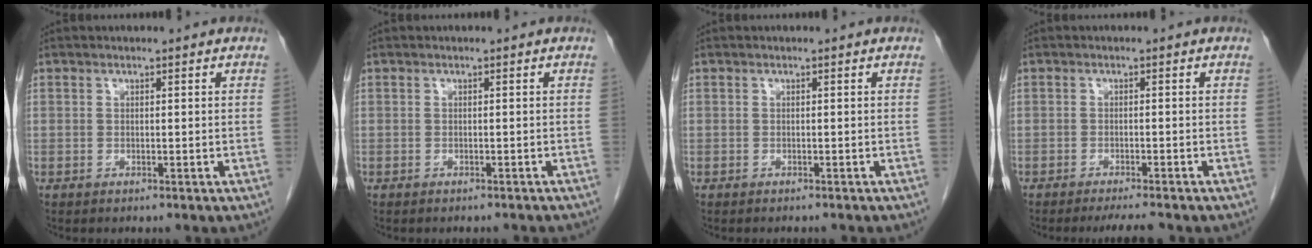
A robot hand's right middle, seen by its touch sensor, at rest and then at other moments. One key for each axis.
{"total": 3.4, "fx": -3.2, "fy": 0.7, "fz": 1.0, "tx": -0.017, "ty": -0.006, "tz": -0.036}
{"total": 2.0, "fx": -1.9, "fy": 0.2, "fz": 0.7, "tx": -0.012, "ty": -0.001, "tz": -0.021}
{"total": 4.0, "fx": -3.5, "fy": 0.0, "fz": 1.9, "tx": -0.023, "ty": -0.008, "tz": -0.052}